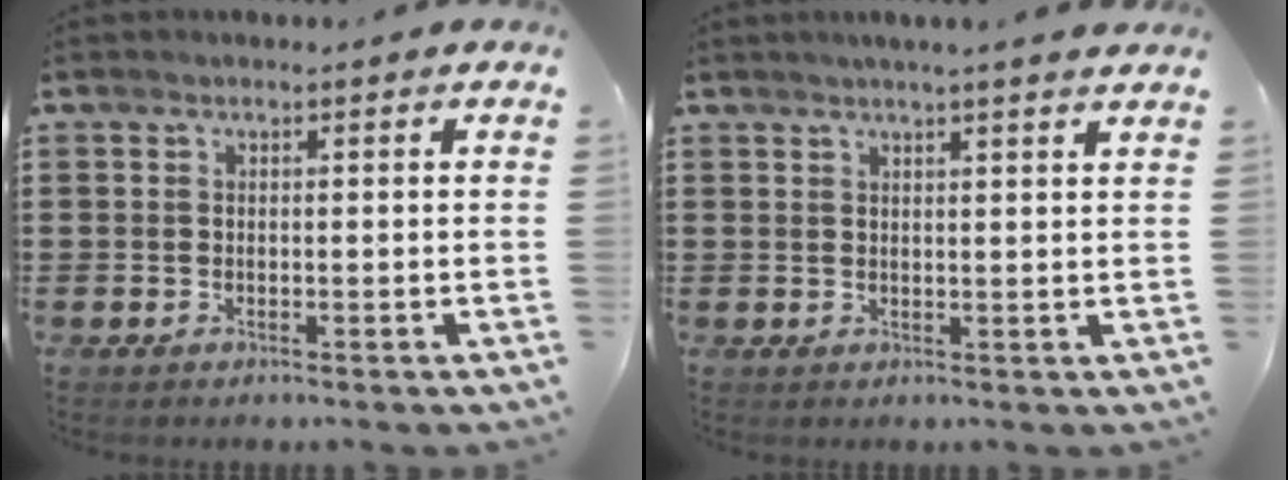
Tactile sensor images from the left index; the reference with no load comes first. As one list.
[{"total": 2.2, "force": [2.0, -0.4, 1.0], "torque": [-0.023, -0.001, 0.038]}]